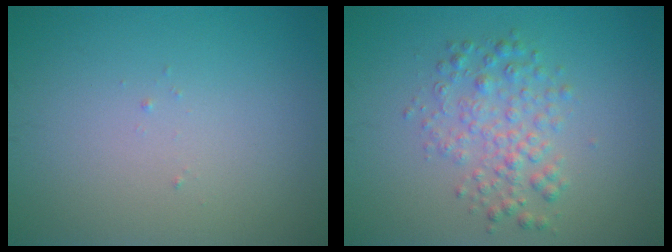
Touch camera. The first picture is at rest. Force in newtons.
{"total": 3.1, "press": 3.1, "slide": 0.0}